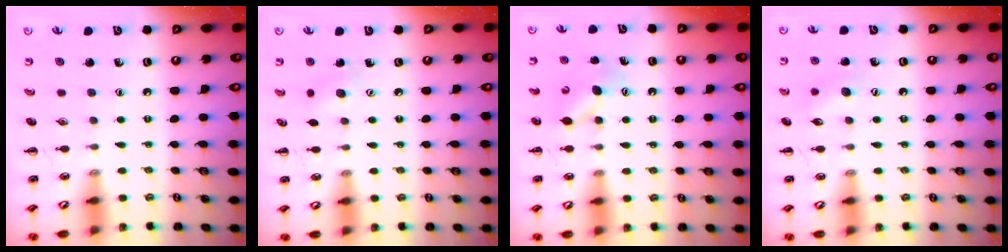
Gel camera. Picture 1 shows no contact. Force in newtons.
{"total": 5.3, "press": 5.1, "slide": 1.2}
{"total": 6.0, "press": 5.9, "slide": 1.3}
{"total": 6.9, "press": 6.7, "slide": 1.7}